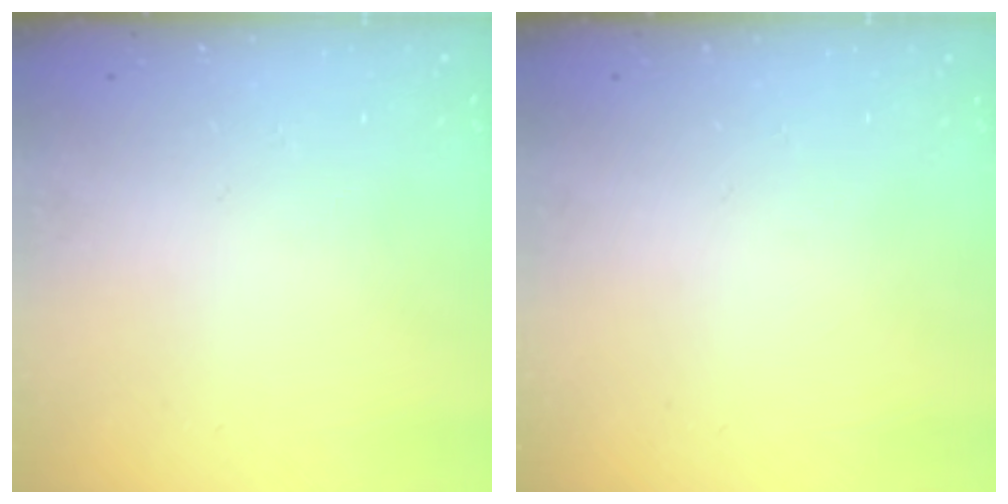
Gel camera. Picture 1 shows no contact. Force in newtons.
{"total": 0.0}